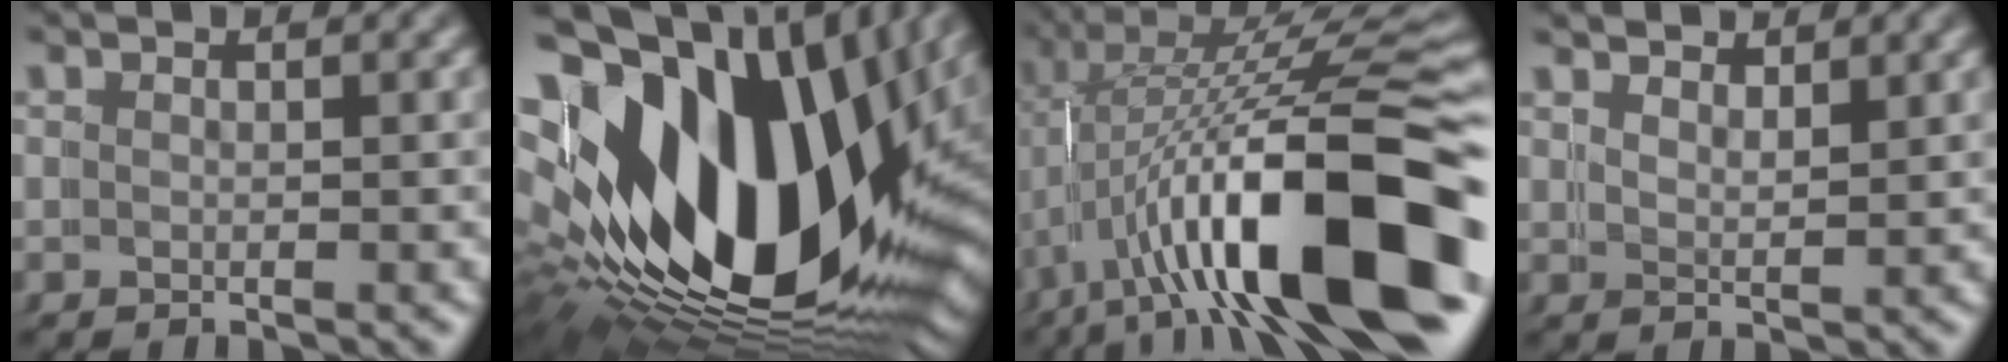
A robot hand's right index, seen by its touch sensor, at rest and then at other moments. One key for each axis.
{"total": 26.9, "fx": 0.8, "fy": 16.7, "fz": 21.1, "tx": -0.346, "ty": -0.029, "tz": 0.025}
{"total": 14.7, "fx": -4.0, "fy": 5.2, "fz": 13.1, "tx": -0.207, "ty": -0.011, "tz": -0.043}
{"total": 2.9, "fx": 2.8, "fy": -0.1, "fz": -0.7, "tx": 0.004, "ty": -0.015, "tz": 0.054}